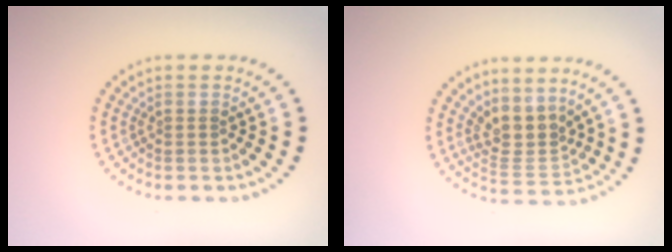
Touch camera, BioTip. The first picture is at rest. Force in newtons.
{"total": 3.3, "press": 2.4, "slide": 2.2}